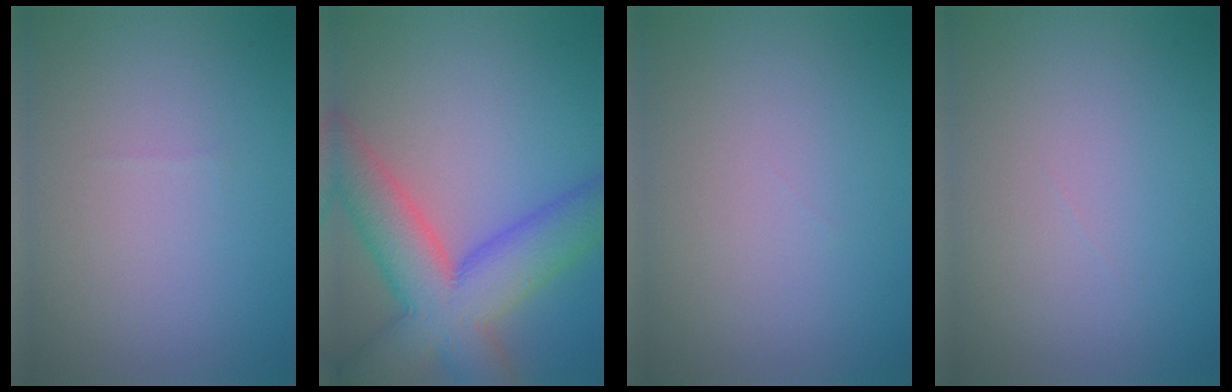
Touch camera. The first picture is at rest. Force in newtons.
{"total": 10.7, "press": 10.7, "slide": 0.5}
{"total": 0.0}
{"total": 0.0}